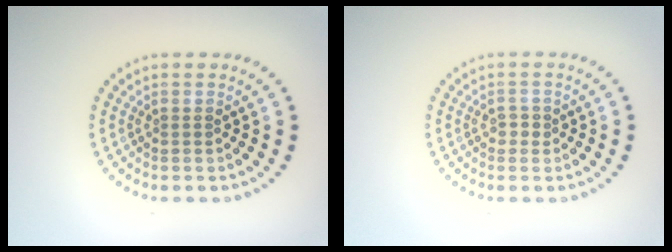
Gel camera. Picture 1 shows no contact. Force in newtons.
{"total": 1.1, "press": 1.1, "slide": 0.2}